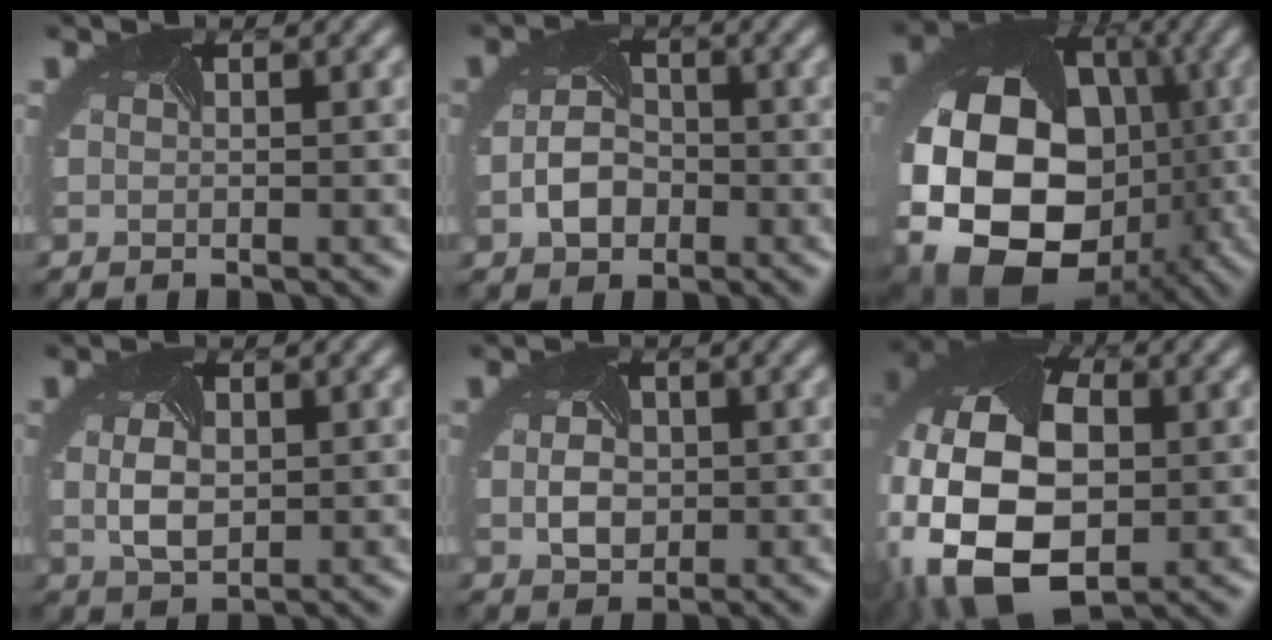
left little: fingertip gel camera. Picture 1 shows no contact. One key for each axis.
{"total": 3.2, "fx": -1.3, "fy": 2.2, "fz": 1.9, "tx": -0.038, "ty": -0.003, "tz": -0.026}
{"total": 20.7, "fx": -3.4, "fy": 15.9, "fz": 12.9, "tx": -0.232, "ty": -0.041, "tz": -0.080}
{"total": 3.0, "fx": 0.2, "fy": 1.8, "fz": 2.4, "tx": -0.058, "ty": -0.004, "tz": 0.005}
{"total": 3.3, "fx": 0.1, "fy": 2.4, "fz": 2.2, "tx": -0.044, "ty": 0.000, "tz": 0.004}
{"total": 20.1, "fx": -2.1, "fy": 14.1, "fz": 14.1, "tx": -0.261, "ty": -0.028, "tz": -0.059}